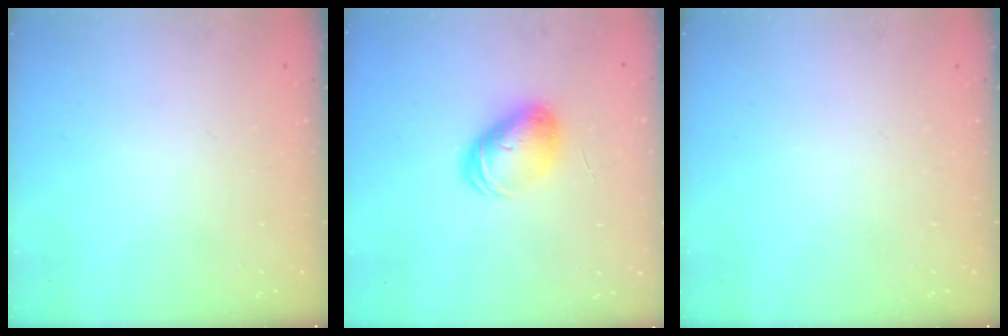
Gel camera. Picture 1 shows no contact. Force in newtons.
{"total": 8.6, "press": 8.6, "slide": 0.7}
{"total": 0.0}